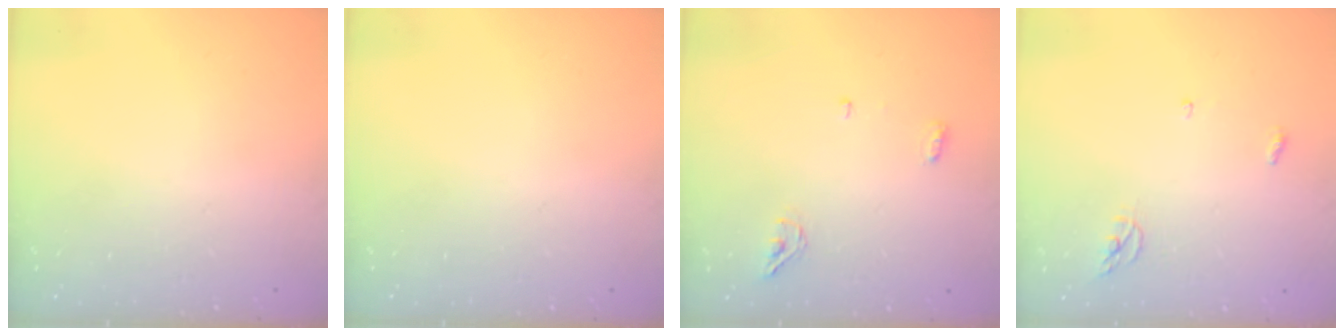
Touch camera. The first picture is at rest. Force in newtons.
{"total": 0.0}
{"total": 4.3, "press": 4.0, "slide": 1.4}
{"total": 3.5, "press": 3.5, "slide": 0.3}